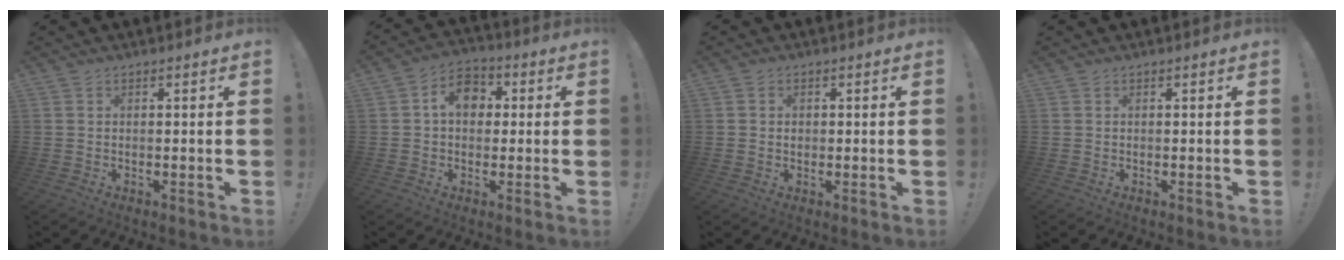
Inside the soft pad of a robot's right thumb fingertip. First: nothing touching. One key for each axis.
{"total": 9.0, "fx": 1.8, "fy": 6.7, "fz": 5.7, "tx": -0.087, "ty": 0.011, "tz": 0.034}
{"total": 1.6, "fx": -0.1, "fy": 1.6, "fz": 0.4, "tx": 0.010, "ty": -0.002, "tz": -0.005}
{"total": 0.0}